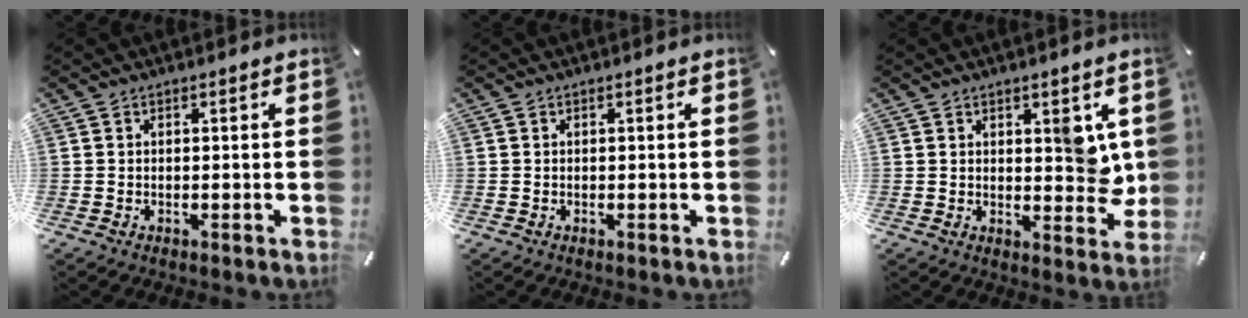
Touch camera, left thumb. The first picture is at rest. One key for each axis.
{"total": 0.0}
{"total": 6.9, "fx": 2.3, "fy": 4.2, "fz": 5.0, "tx": -0.035, "ty": -0.017, "tz": 0.035}